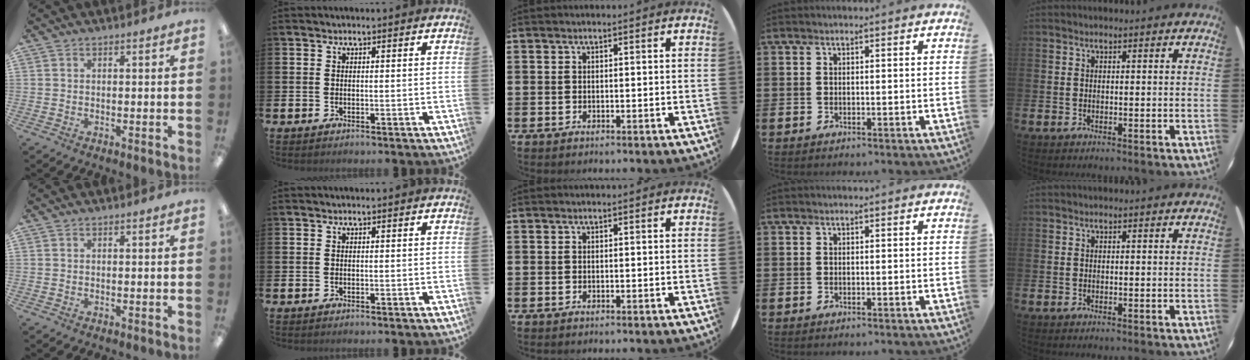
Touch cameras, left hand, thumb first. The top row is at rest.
{}